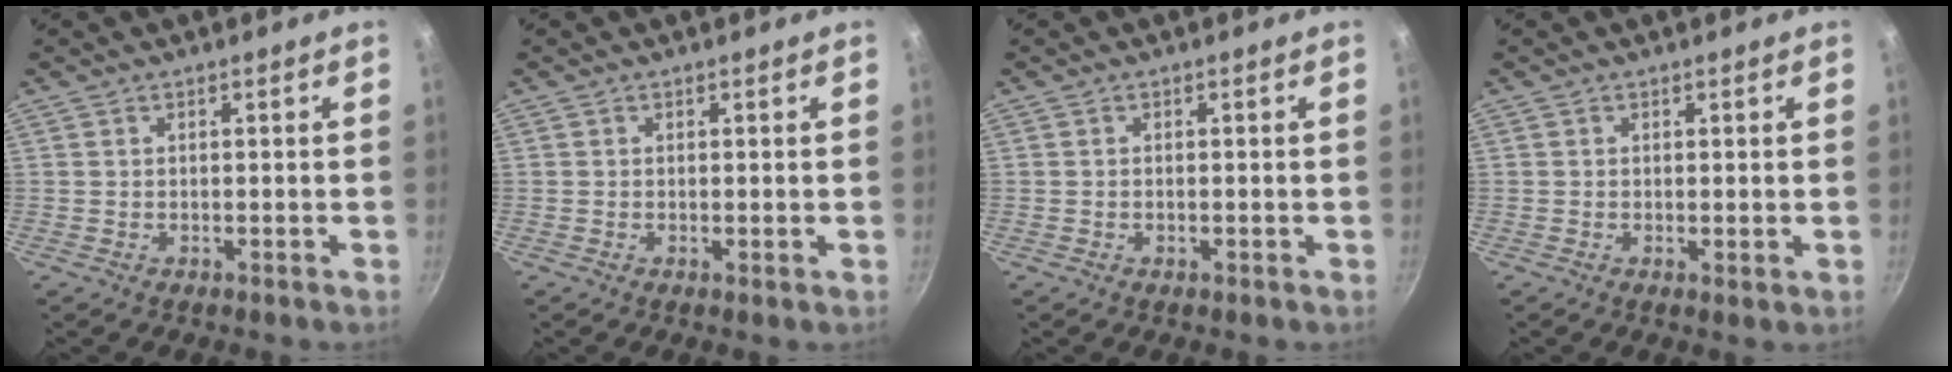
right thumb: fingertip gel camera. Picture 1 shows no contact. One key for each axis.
{"total": 0.0}
{"total": 0.6, "fx": -0.2, "fy": 0.3, "fz": 0.4, "tx": -0.008, "ty": 0.002, "tz": -0.004}
{"total": 0.7, "fx": 0.2, "fy": 0.3, "fz": 0.7, "tx": -0.010, "ty": -0.008, "tz": -0.001}